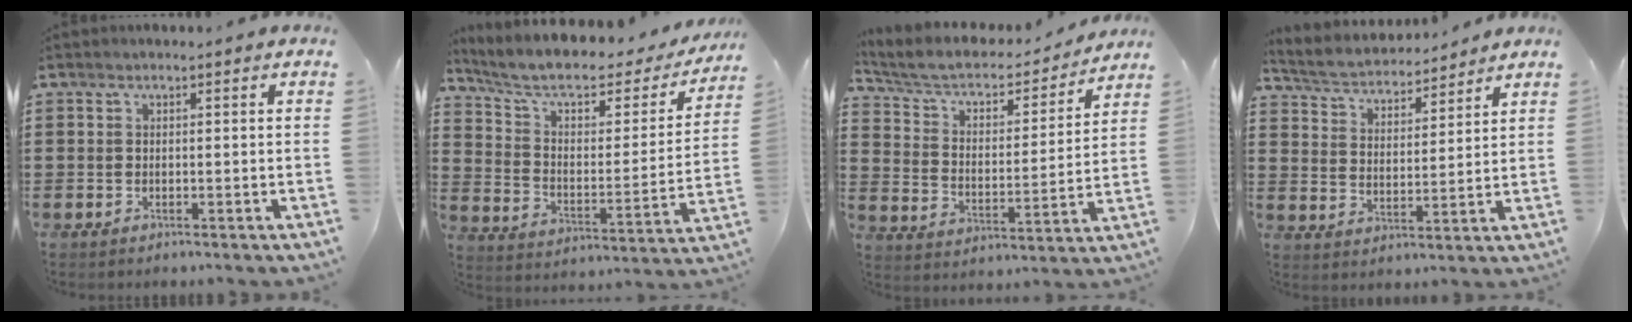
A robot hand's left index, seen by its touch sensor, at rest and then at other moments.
{"total": 8.0, "force": [6.1, 2.6, 4.4], "torque": [-0.113, -0.035, 0.103]}
{"total": 5.1, "force": [4.1, 2.2, 2.0], "torque": [-0.061, -0.029, 0.063]}
{"total": 4.1, "force": [4.0, 0.6, 0.3], "torque": [-0.031, -0.029, 0.065]}